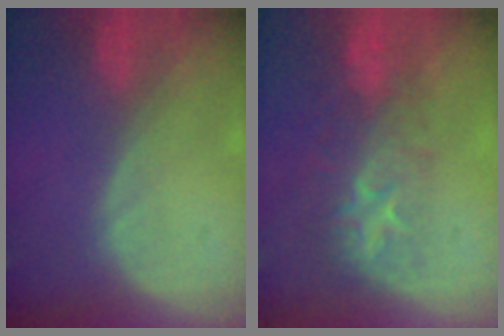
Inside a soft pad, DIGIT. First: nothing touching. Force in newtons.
{"total": 8.2, "press": 7.4, "slide": 3.7}